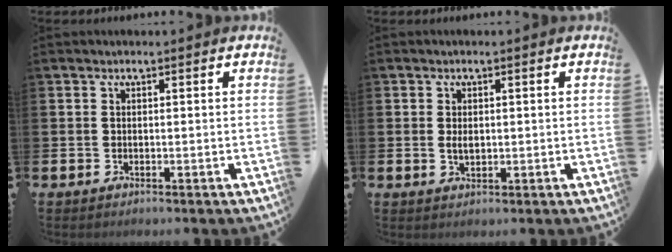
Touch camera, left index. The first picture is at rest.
{"total": 1.5, "force": [0.2, 0.9, 1.1], "torque": [-0.015, 0.003, 0.000]}